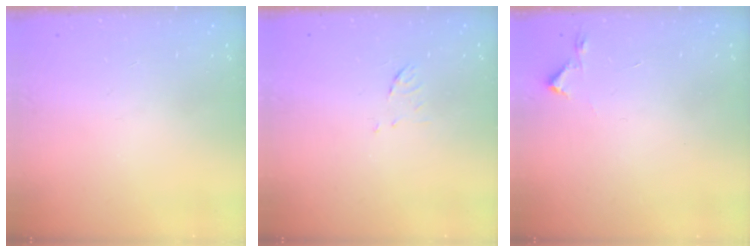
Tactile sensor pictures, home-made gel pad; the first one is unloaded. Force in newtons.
{"total": 5.4, "press": 5.3, "slide": 1.0}
{"total": 2.7, "press": 2.6, "slide": 0.4}